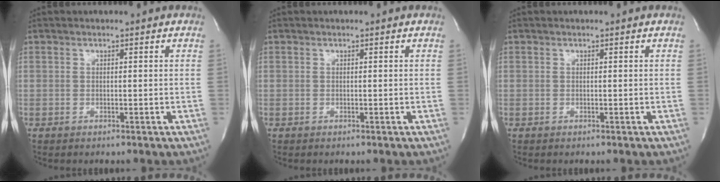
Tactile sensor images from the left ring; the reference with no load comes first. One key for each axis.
{"total": 0.0}
{"total": 0.0}